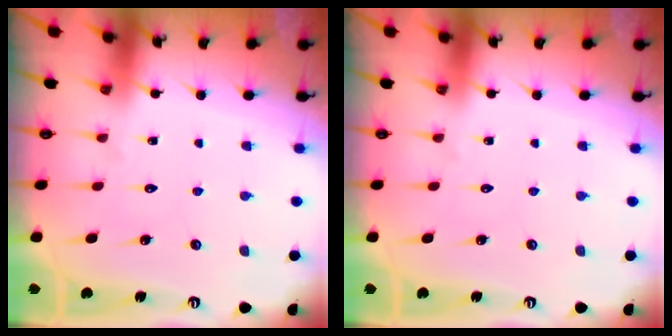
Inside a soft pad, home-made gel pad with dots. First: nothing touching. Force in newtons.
{"total": 0.0}